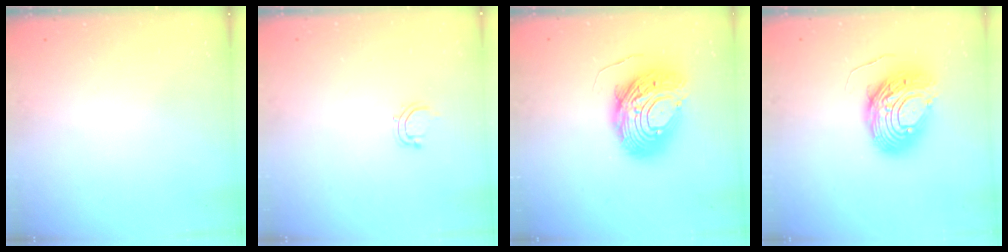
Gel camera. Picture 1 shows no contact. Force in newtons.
{"total": 2.8, "press": 2.7, "slide": 0.5}
{"total": 13.9, "press": 13.9, "slide": 1.4}
{"total": 11.8, "press": 11.8, "slide": 1.3}